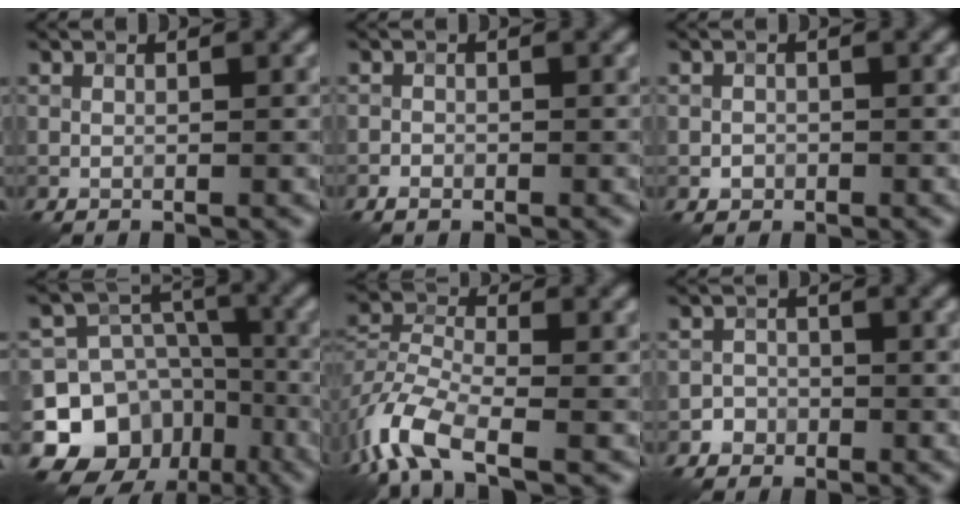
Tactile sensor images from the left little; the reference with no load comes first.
{"total": 1.0, "force": [-0.6, 0.6, 0.4], "torque": [-0.006, 0.001, -0.013]}
{"total": 0.8, "force": [-0.4, 0.7, 0.2], "torque": [0.003, 0.000, -0.008]}
{"total": 14.2, "force": [-7.8, 11.1, 4.1], "torque": [-0.086, -0.009, -0.138]}
{"total": 7.6, "force": [-4.4, 3.3, 5.2], "torque": [-0.121, -0.003, -0.100]}
{"total": 1.4, "force": [-0.8, 1.2, -0.1], "torque": [0.015, 0.008, -0.016]}